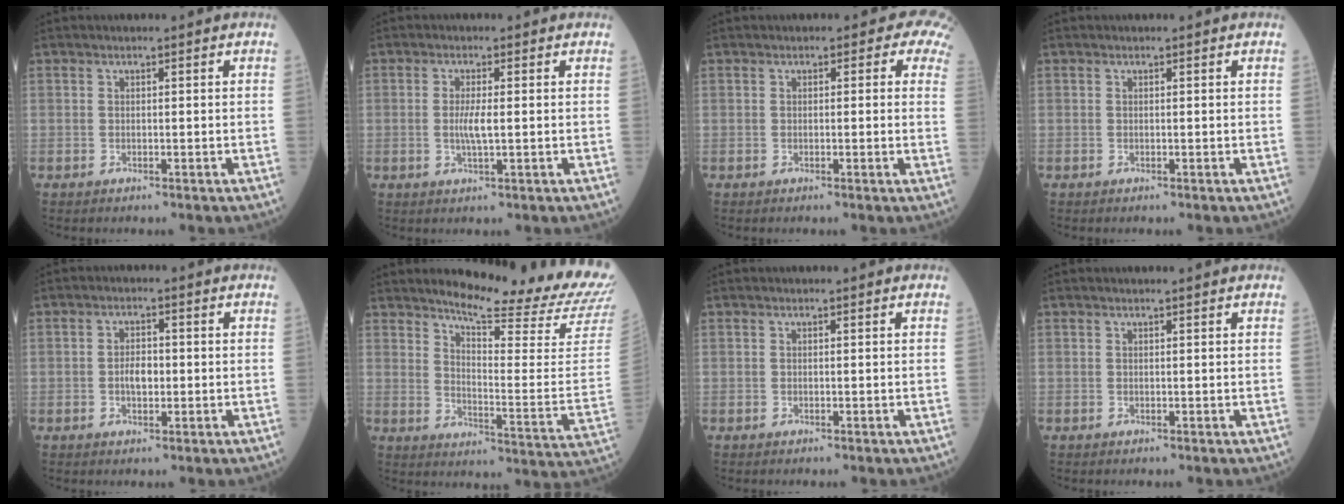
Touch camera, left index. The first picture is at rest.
{"total": 2.9, "force": [-0.1, 0.3, 2.8], "torque": [-0.060, -0.006, -0.003]}
{"total": 4.4, "force": [2.4, 2.3, 2.9], "torque": [-0.016, 0.003, 0.006]}
{"total": 0.0}
{"total": 3.0, "force": [-0.5, 1.6, 2.5], "torque": [-0.047, 0.001, -0.011]}
{"total": 20.2, "force": [18.8, -0.1, 7.4], "torque": [-0.117, -0.121, 0.228]}
{"total": 0.0}
{"total": 1.1, "force": [1.0, -0.1, 0.4], "torque": [-0.009, 0.003, 0.012]}